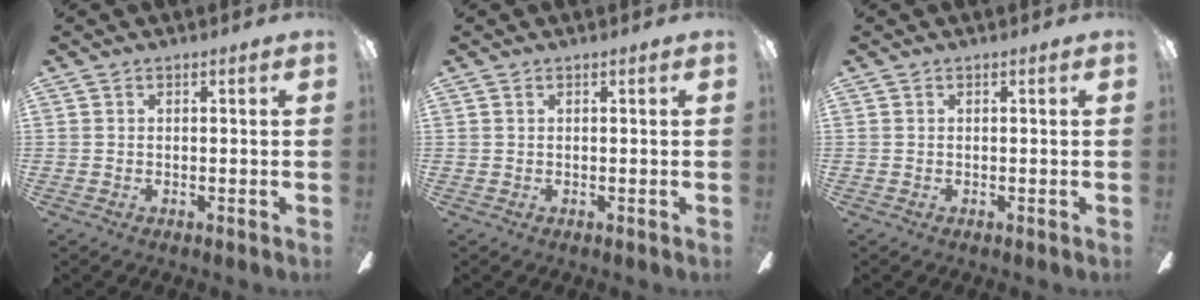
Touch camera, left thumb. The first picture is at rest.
{"total": 0.0}
{"total": 0.0}